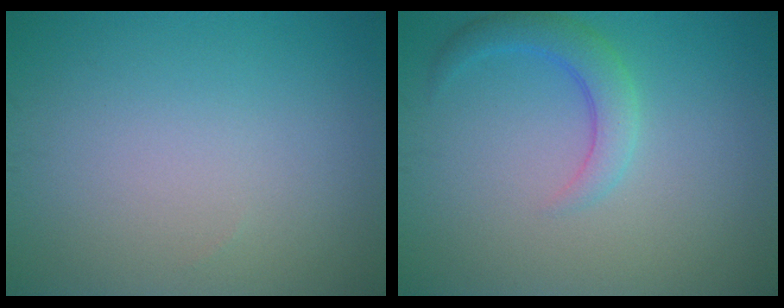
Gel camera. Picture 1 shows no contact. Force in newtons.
{"total": 2.8, "press": 2.8, "slide": 0.4}